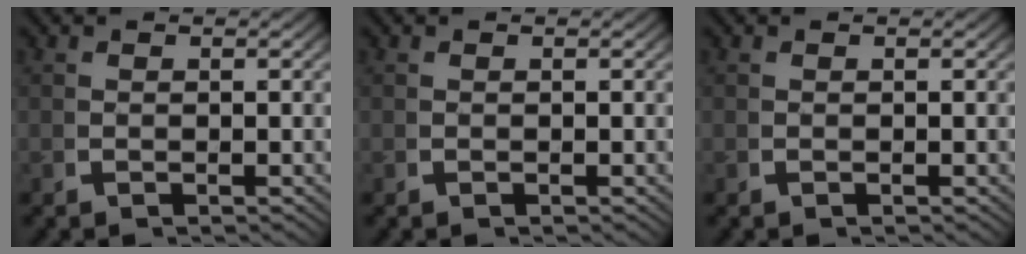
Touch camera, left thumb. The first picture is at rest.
{"total": 0.0}
{"total": 0.0}